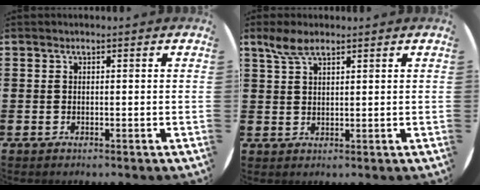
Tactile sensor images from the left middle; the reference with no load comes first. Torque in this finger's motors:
{"motor_torque": [0.62, -0.49, 0.07, 0.01]}